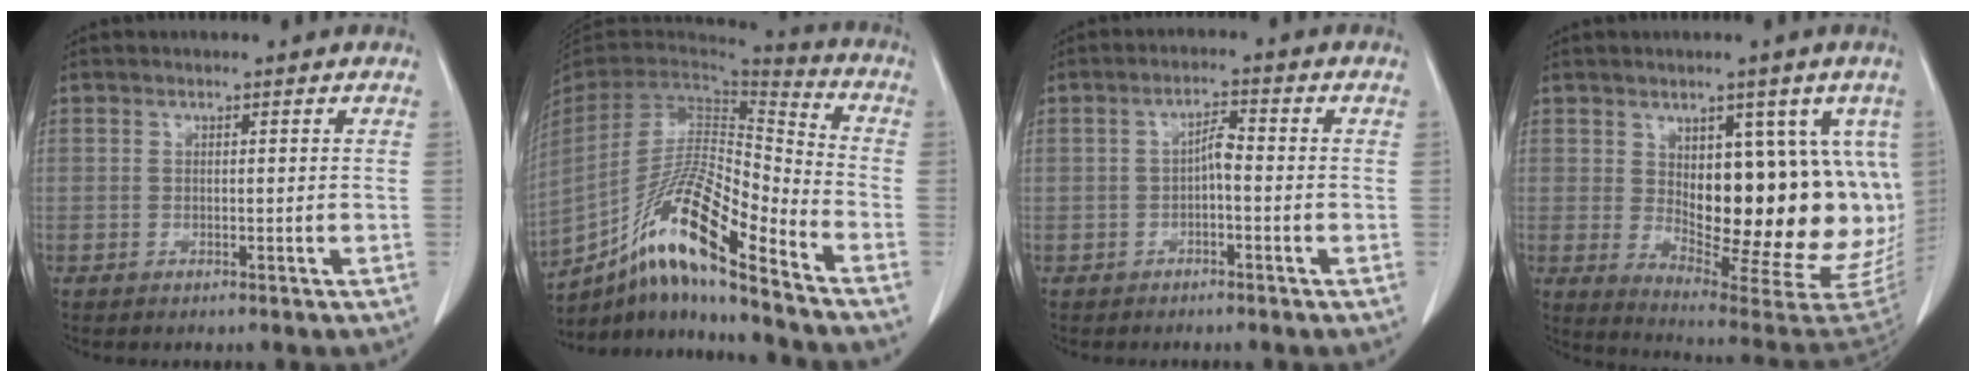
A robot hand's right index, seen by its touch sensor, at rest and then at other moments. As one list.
[{"total": 18.1, "force": [-12.5, 1.4, 13.1], "torque": [-0.258, -0.007, -0.230]}, {"total": 2.7, "force": [-0.5, 0.8, 2.5], "torque": [-0.041, 0.010, -0.008]}, {"total": 19.1, "force": [2.8, 7.9, 17.2], "torque": [-0.191, -0.003, 0.059]}]